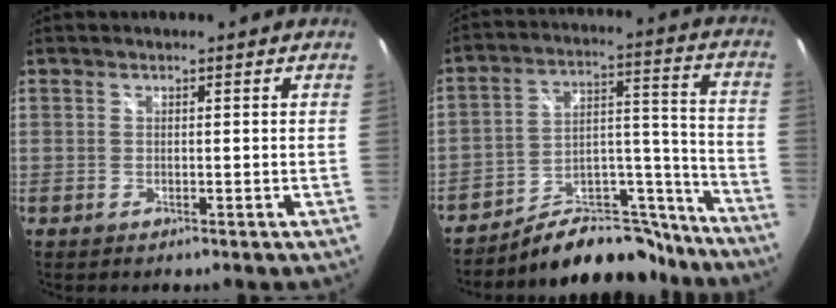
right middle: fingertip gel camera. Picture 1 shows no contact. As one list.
[{"total": 16.9, "force": [-15.0, 6.4, 4.4], "torque": [-0.053, 0.078, -0.212]}]